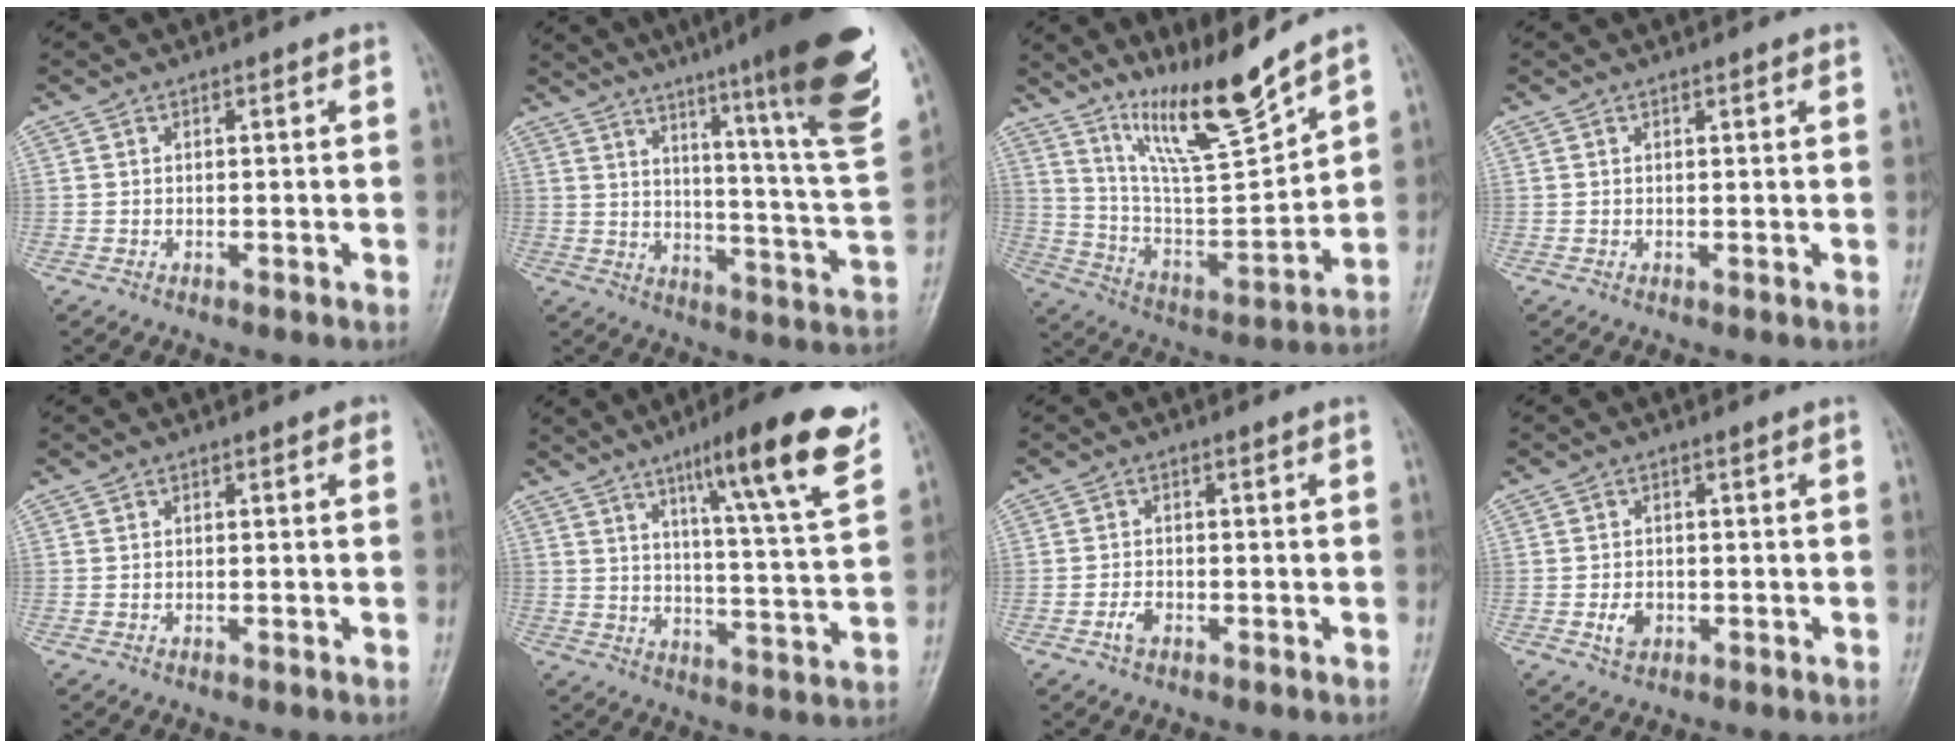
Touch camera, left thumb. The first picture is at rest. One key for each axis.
{"total": 25.4, "fx": 17.0, "fy": 0.9, "fz": 18.8, "tx": -0.247, "ty": -0.099, "tz": 0.232}
{"total": 14.8, "fx": 11.7, "fy": 0.9, "fz": 9.0, "tx": -0.139, "ty": -0.085, "tz": 0.223}
{"total": 0.9, "fx": 0.6, "fy": 0.1, "fz": 0.6, "tx": -0.007, "ty": 0.000, "tz": 0.008}
{"total": 0.6, "fx": 0.2, "fy": 0.3, "fz": 0.4, "tx": -0.001, "ty": 0.002, "tz": -0.001}
{"total": 18.3, "fx": 10.8, "fy": 1.9, "fz": 14.7, "tx": -0.193, "ty": -0.049, "tz": 0.156}
{"total": 2.0, "fx": -1.0, "fy": 1.1, "fz": 1.2, "tx": -0.028, "ty": 0.007, "tz": -0.021}
{"total": 2.7, "fx": -0.7, "fy": 2.0, "fz": 1.7, "tx": -0.027, "ty": 0.001, "tz": -0.010}